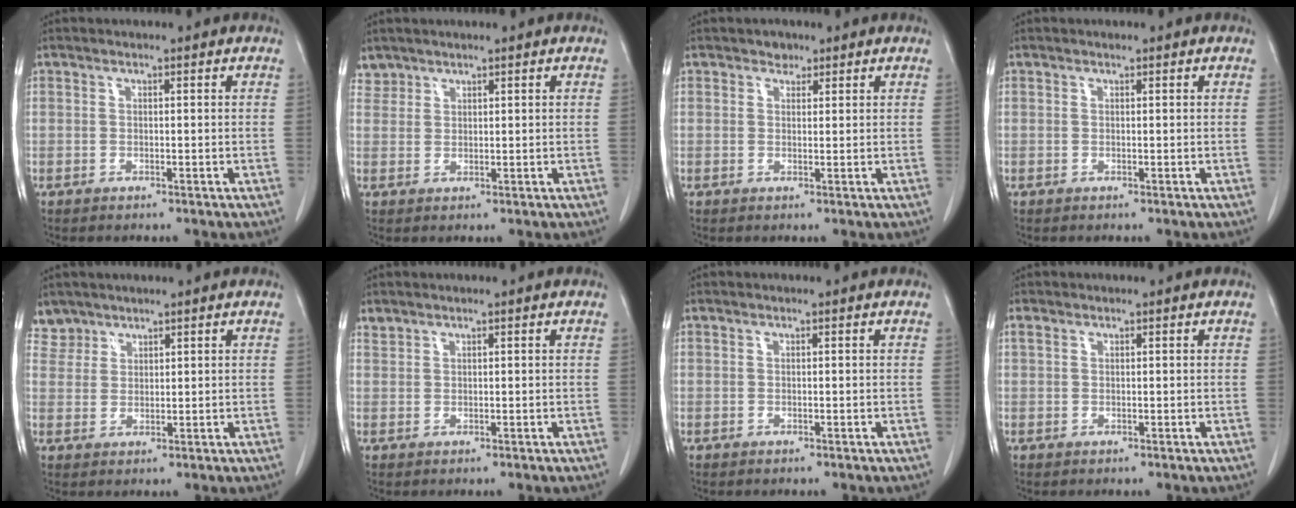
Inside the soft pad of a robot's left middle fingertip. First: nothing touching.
{"total": 1.9, "force": [1.6, 0.9, -0.4], "torque": [0.013, 0.007, 0.029]}
{"total": 1.6, "force": [1.0, 1.1, 0.2], "torque": [-0.001, 0.001, 0.014]}
{"total": 0.0}
{"total": 3.3, "force": [2.8, 1.7, -0.6], "torque": [0.020, 0.005, 0.054]}
{"total": 0.9, "force": [0.9, 0.3, 0.0], "torque": [-0.003, 0.004, 0.020]}
{"total": 0.0}
{"total": 0.9, "force": [0.6, 0.6, 0.4], "torque": [-0.012, 0.012, 0.013]}